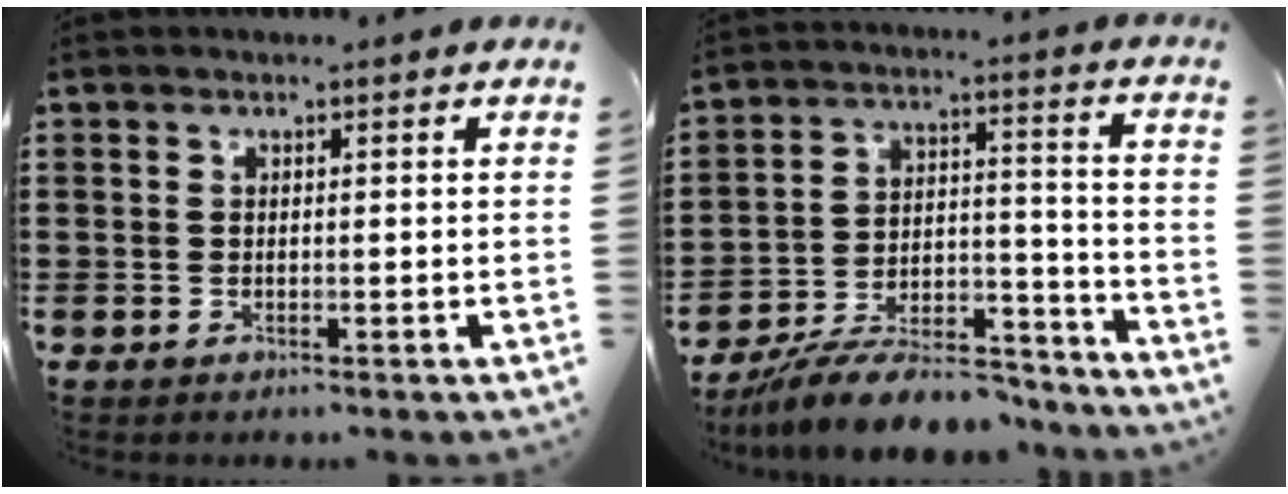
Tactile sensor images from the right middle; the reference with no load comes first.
{"total": 10.2, "force": [-9.4, 1.9, 3.6], "torque": [-0.056, 0.030, -0.179]}